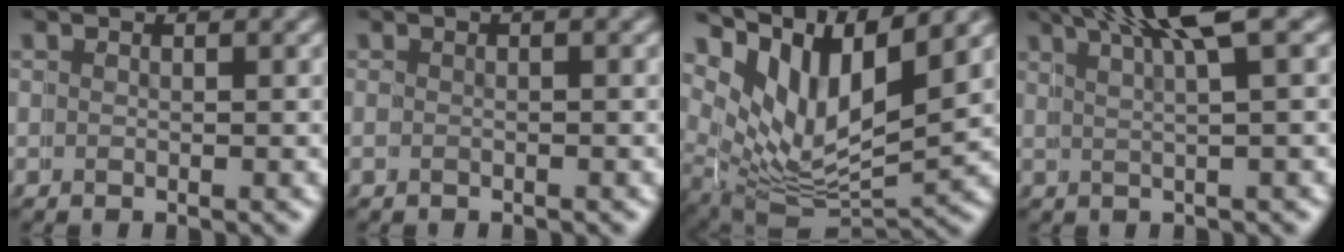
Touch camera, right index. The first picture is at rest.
{"total": 0.8, "force": [-0.1, 0.0, 0.8], "torque": [-0.009, 0.005, -0.007]}
{"total": 10.9, "force": [3.8, 7.8, 6.5], "torque": [-0.133, -0.012, 0.061]}
{"total": 5.9, "force": [3.9, 0.5, 4.4], "torque": [-0.061, 0.018, 0.064]}